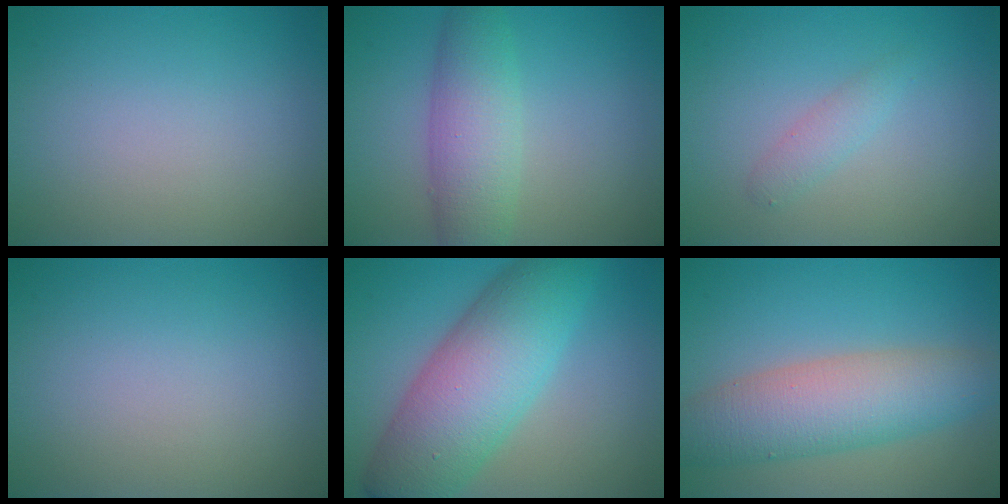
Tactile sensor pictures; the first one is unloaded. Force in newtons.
{"total": 5.2, "press": 5.2, "slide": 0.1}
{"total": 1.4, "press": 1.4, "slide": 0.0}
{"total": 0.0}
{"total": 9.8, "press": 9.8, "slide": 0.3}
{"total": 7.0, "press": 7.0, "slide": 0.2}